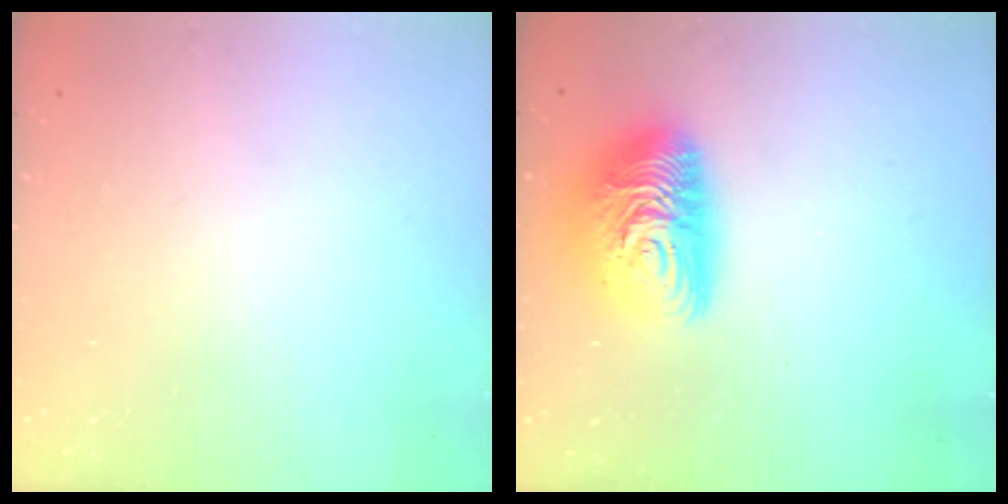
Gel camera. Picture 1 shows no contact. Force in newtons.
{"total": 12.9, "press": 12.9, "slide": 0.9}